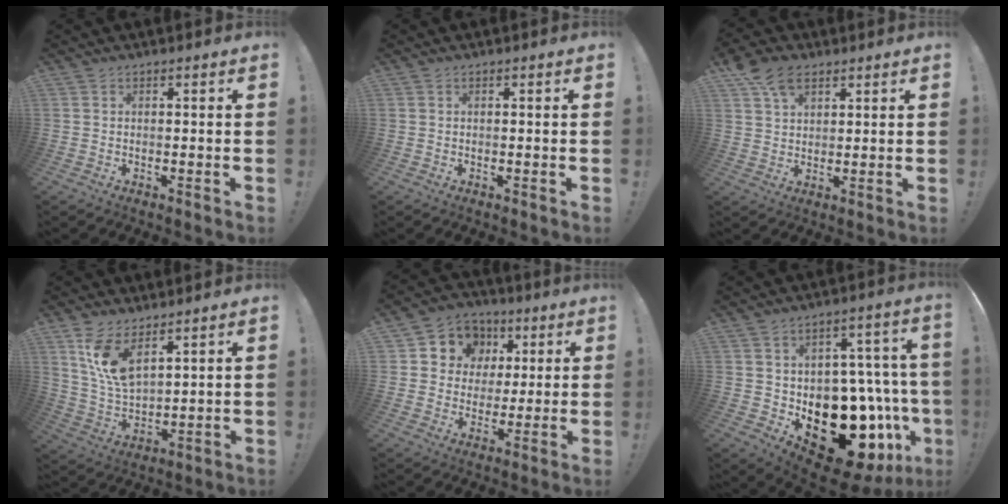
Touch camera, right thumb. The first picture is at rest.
{"total": 0.0}
{"total": 8.1, "force": [4.7, 4.9, 4.3], "torque": [-0.070, -0.014, 0.092]}
{"total": 11.0, "force": [7.0, 4.6, 7.2], "torque": [-0.142, -0.039, 0.132]}
{"total": 9.8, "force": [2.3, 9.1, 2.9], "torque": [-0.033, -0.013, 0.048]}
{"total": 23.8, "force": [-7.5, 15.3, 16.5], "torque": [-0.223, 0.041, -0.084]}